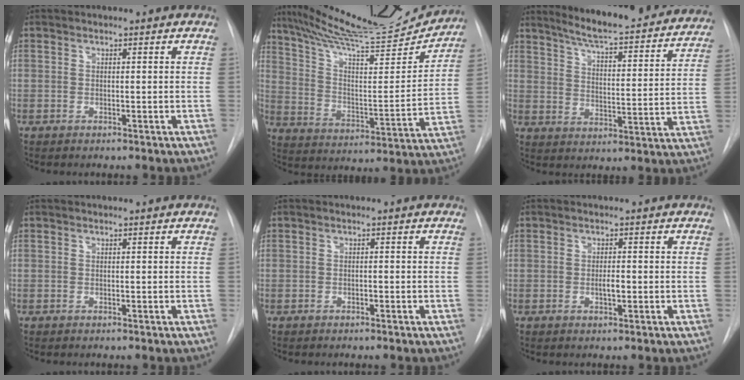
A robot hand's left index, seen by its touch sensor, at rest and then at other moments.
{"total": 20.5, "force": [19.1, 1.9, 7.4], "torque": [-0.127, -0.043, 0.281]}
{"total": 23.0, "force": [20.6, 2.7, 9.9], "torque": [-0.138, -0.060, 0.255]}
{"total": 0.0}
{"total": 1.9, "force": [-1.8, -0.1, -0.2], "torque": [0.001, -0.004, -0.031]}
{"total": 2.1, "force": [-1.8, 0.2, 1.0], "torque": [-0.020, -0.005, -0.027]}